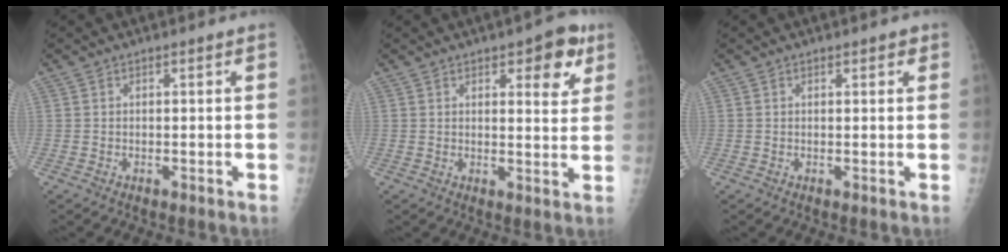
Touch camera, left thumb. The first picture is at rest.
{"total": 7.7, "force": [3.9, 3.1, 5.9], "torque": [-0.047, -0.015, 0.042]}
{"total": 1.4, "force": [0.8, 0.6, 0.9], "torque": [-0.004, 0.000, 0.007]}